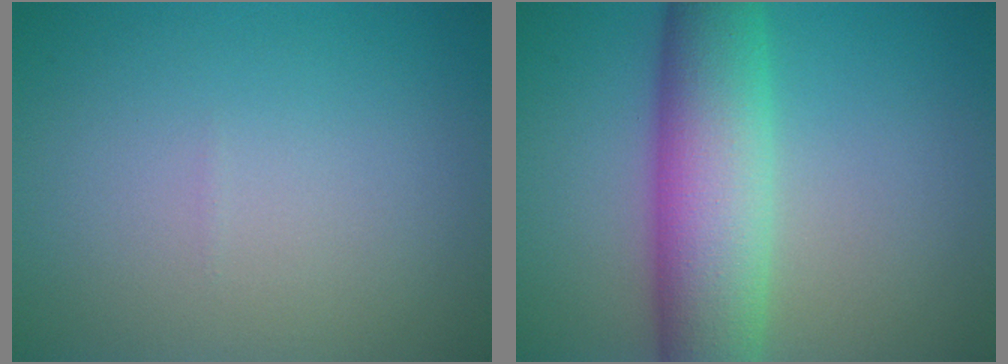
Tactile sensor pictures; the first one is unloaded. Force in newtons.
{"total": 9.0, "press": 9.0, "slide": 0.2}